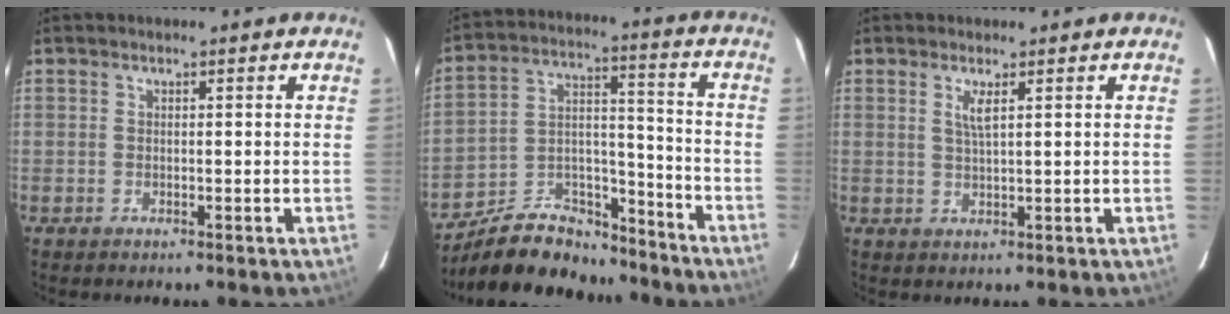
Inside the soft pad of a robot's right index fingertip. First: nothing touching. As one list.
[{"total": 16.1, "force": [-12.9, 7.4, 6.1], "torque": [-0.124, 0.047, -0.200]}, {"total": 2.3, "force": [1.1, 0.1, 2.0], "torque": [-0.039, -0.003, 0.020]}]